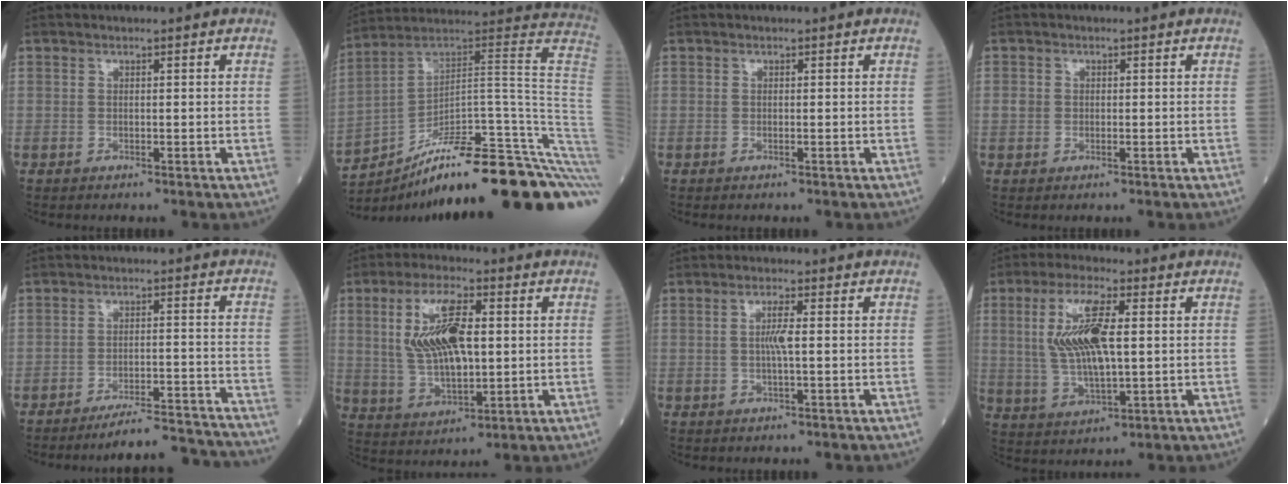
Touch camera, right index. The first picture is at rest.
{"total": 31.7, "force": [-21.2, 2.3, 23.4], "torque": [-0.196, 0.024, -0.303]}
{"total": 0.0}
{"total": 1.6, "force": [0.0, 1.3, 0.9], "torque": [-0.020, 0.004, 0.001]}
{"total": 12.4, "force": [-12.2, 0.1, 2.5], "torque": [-0.015, 0.014, -0.168]}
{"total": 11.9, "force": [2.2, 4.3, 10.9], "torque": [-0.226, 0.009, 0.046]}
{"total": 2.9, "force": [0.1, 0.1, 2.9], "torque": [-0.056, -0.001, 0.001]}
{"total": 11.1, "force": [1.9, 2.9, 10.5], "torque": [-0.222, 0.005, 0.040]}